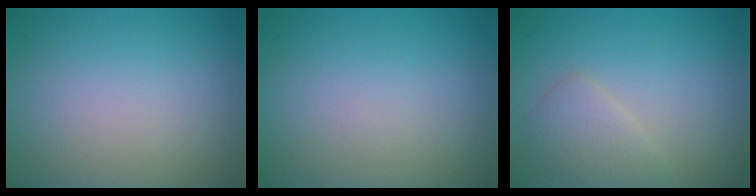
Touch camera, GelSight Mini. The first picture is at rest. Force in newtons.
{"total": 0.0}
{"total": 2.4, "press": 2.4, "slide": 0.1}